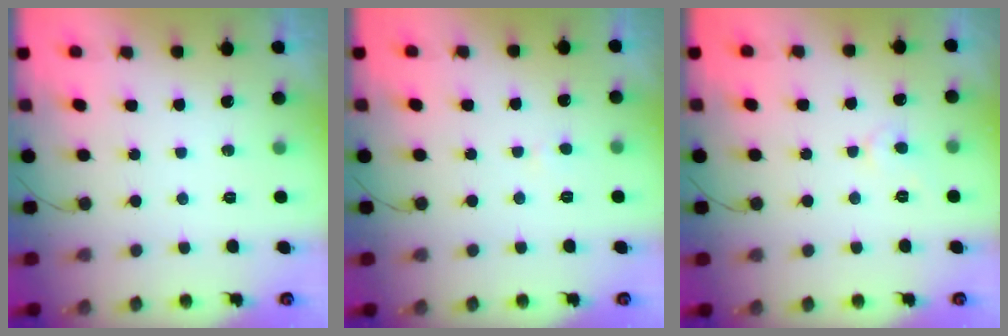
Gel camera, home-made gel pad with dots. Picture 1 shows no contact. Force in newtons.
{"total": 2.2, "press": 2.2, "slide": 0.2}
{"total": 3.8, "press": 3.8, "slide": 0.3}